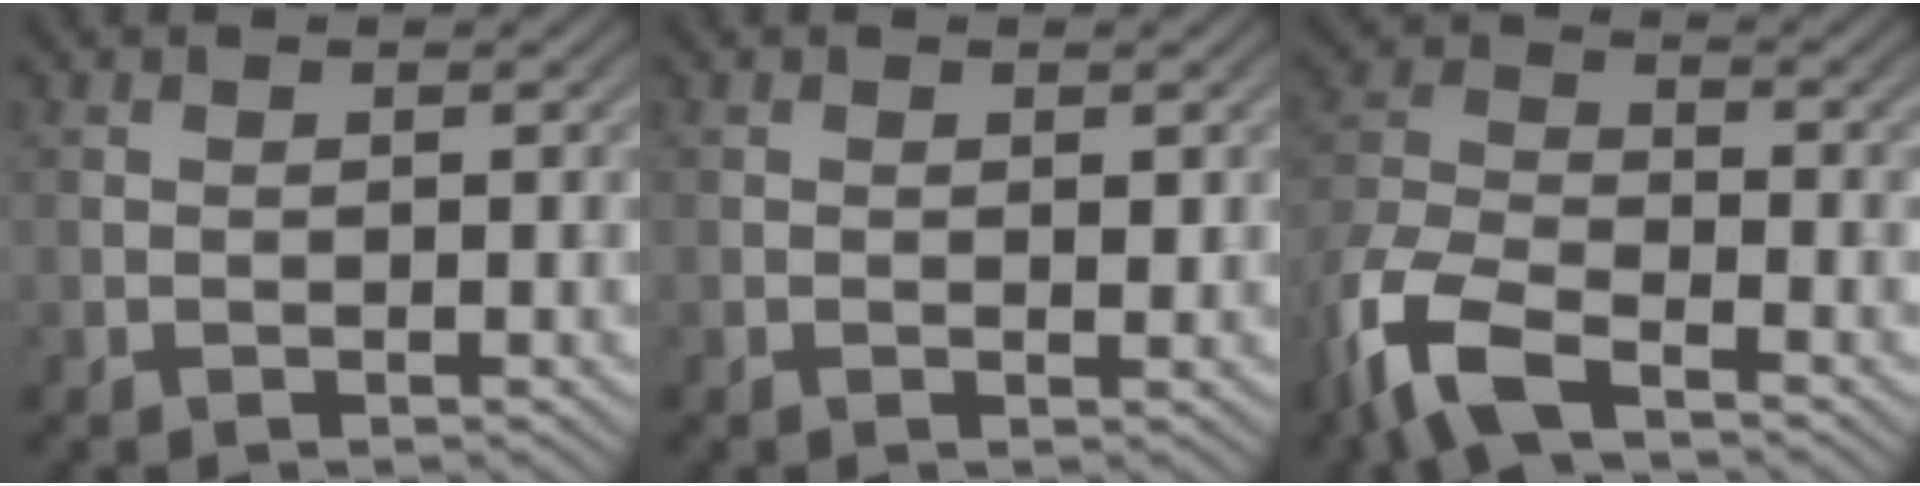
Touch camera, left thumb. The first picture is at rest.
{"total": 0.7, "force": [0.2, 0.3, 0.6], "torque": [-0.006, -0.003, 0.001]}
{"total": 9.2, "force": [-6.0, 3.7, 5.9], "torque": [-0.134, -0.011, -0.139]}